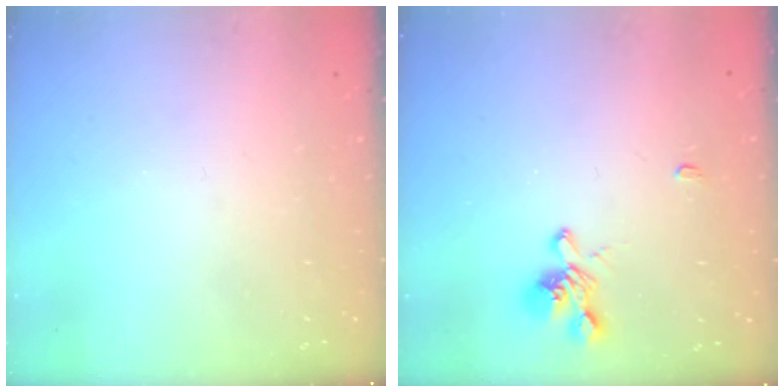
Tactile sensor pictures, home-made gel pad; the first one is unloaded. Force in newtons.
{"total": 1.3, "press": 0.7, "slide": 1.1}